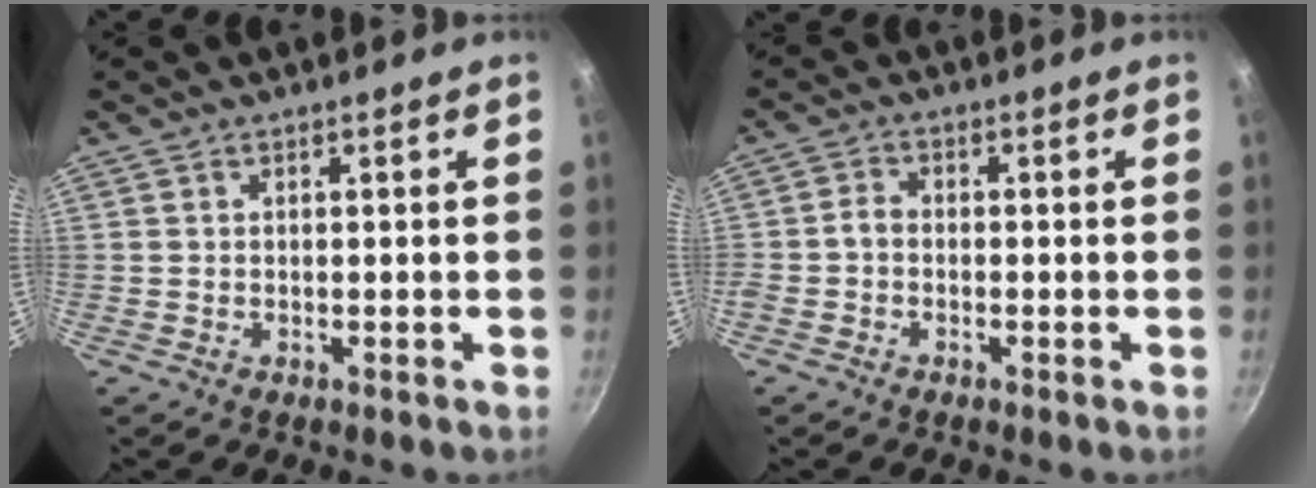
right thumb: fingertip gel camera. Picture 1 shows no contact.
{"total": 2.3, "force": [-0.9, 1.7, 1.3], "torque": [-0.027, 0.016, -0.026]}